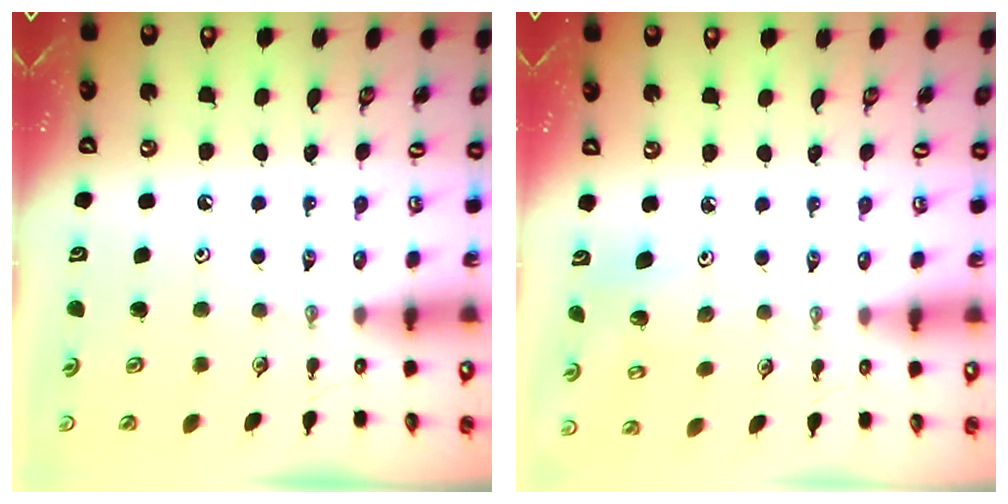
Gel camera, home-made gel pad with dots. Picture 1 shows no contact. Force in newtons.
{"total": 5.2, "press": 5.1, "slide": 0.9}